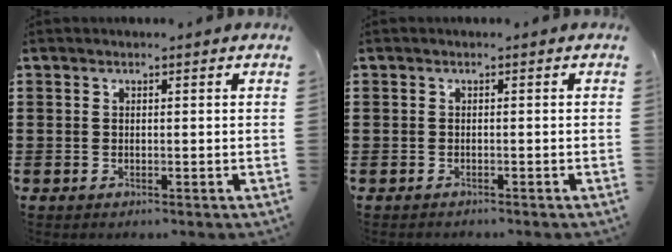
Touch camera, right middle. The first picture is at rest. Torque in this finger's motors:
{"motor_torque": [-0.85, 0.70, -0.55, -0.09]}